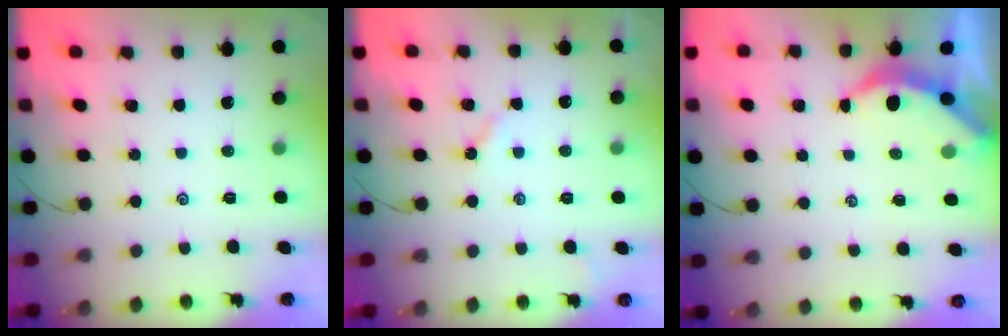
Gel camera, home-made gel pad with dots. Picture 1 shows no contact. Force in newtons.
{"total": 2.7, "press": 2.7, "slide": 0.3}
{"total": 3.8, "press": 3.7, "slide": 0.5}